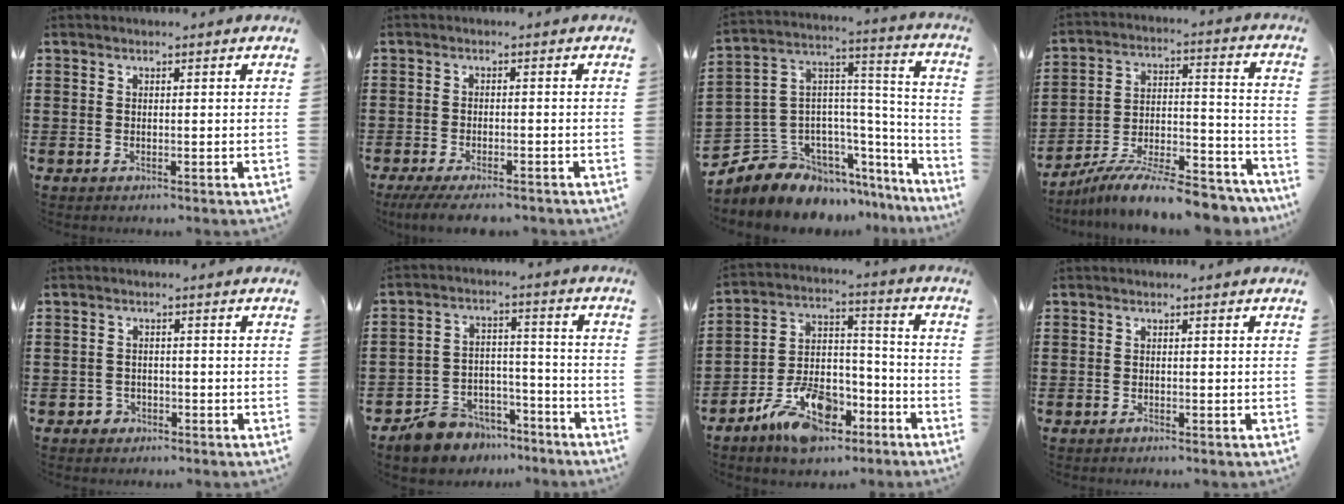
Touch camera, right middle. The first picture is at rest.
{"total": 3.3, "force": [-3.0, 0.4, 1.5], "torque": [-0.038, -0.007, -0.061]}
{"total": 7.5, "force": [-5.5, 5.2, 0.0], "torque": [-0.041, -0.019, -0.107]}
{"total": 11.2, "force": [-10.1, 0.8, 5.0], "torque": [-0.073, 0.023, -0.193]}
{"total": 1.7, "force": [-1.4, 1.0, 0.1], "torque": [-0.008, 0.002, -0.032]}
{"total": 7.2, "force": [-6.6, 2.9, 0.6], "torque": [-0.021, 0.028, -0.131]}
{"total": 12.4, "force": [-8.5, 6.2, 6.6], "torque": [-0.122, 0.043, -0.153]}
{"total": 0.6, "force": [-0.6, 0.2, 0.1], "torque": [-0.002, 0.001, -0.013]}